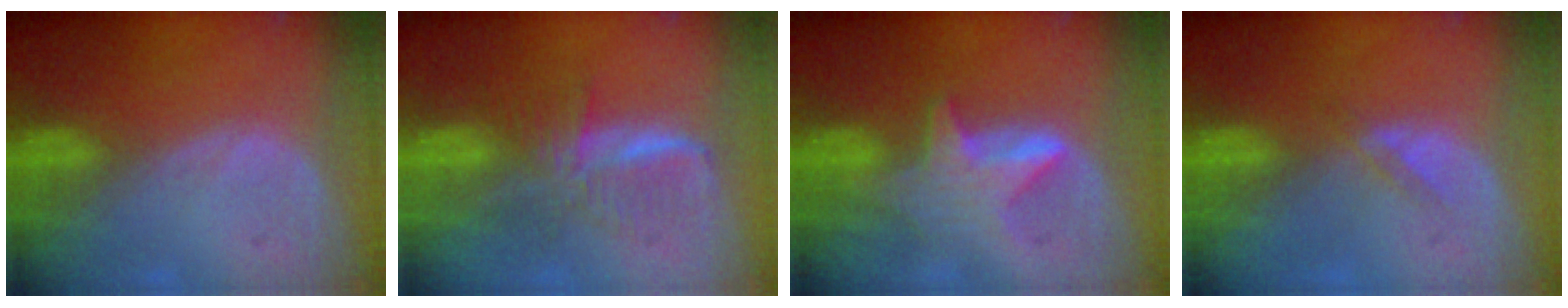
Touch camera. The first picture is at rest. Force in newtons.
{"total": 6.1, "press": 6.1, "slide": 0.2}
{"total": 6.0, "press": 5.9, "slide": 0.6}
{"total": 1.8, "press": 1.4, "slide": 1.0}